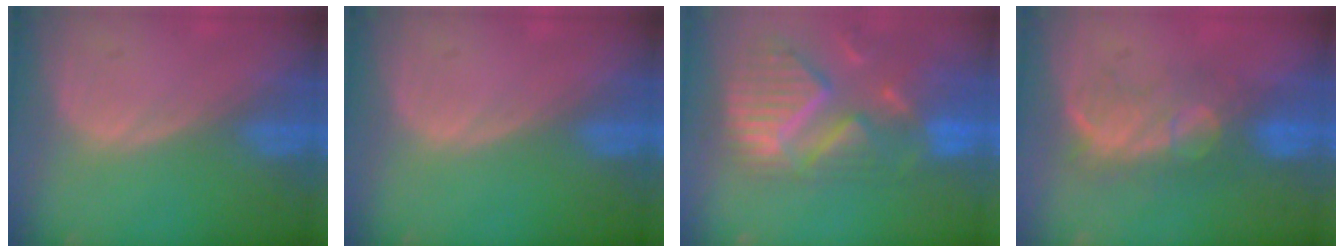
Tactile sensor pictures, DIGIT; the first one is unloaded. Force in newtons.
{"total": 0.0}
{"total": 12.9, "press": 10.9, "slide": 6.9}
{"total": 7.6, "press": 7.3, "slide": 2.1}